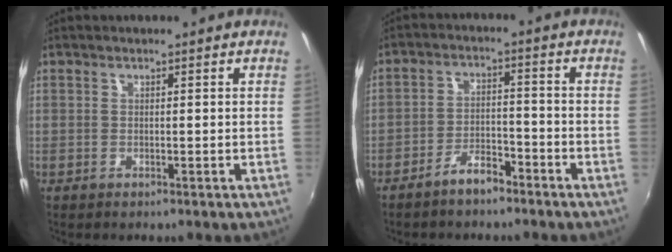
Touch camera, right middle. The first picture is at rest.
{"total": 5.4, "force": [-4.3, 1.7, 2.8], "torque": [-0.066, 0.011, -0.071]}